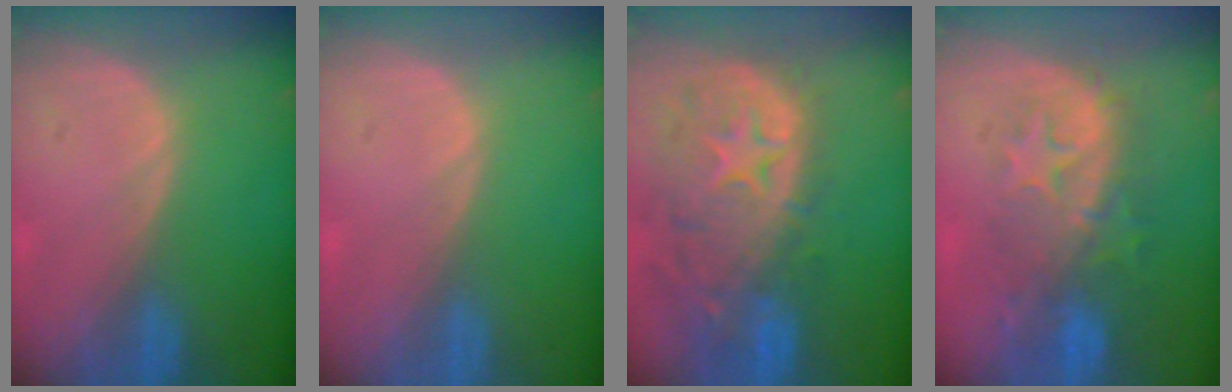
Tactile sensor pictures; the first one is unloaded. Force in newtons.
{"total": 0.0}
{"total": 13.7, "press": 11.3, "slide": 7.9}
{"total": 9.0, "press": 8.7, "slide": 2.2}